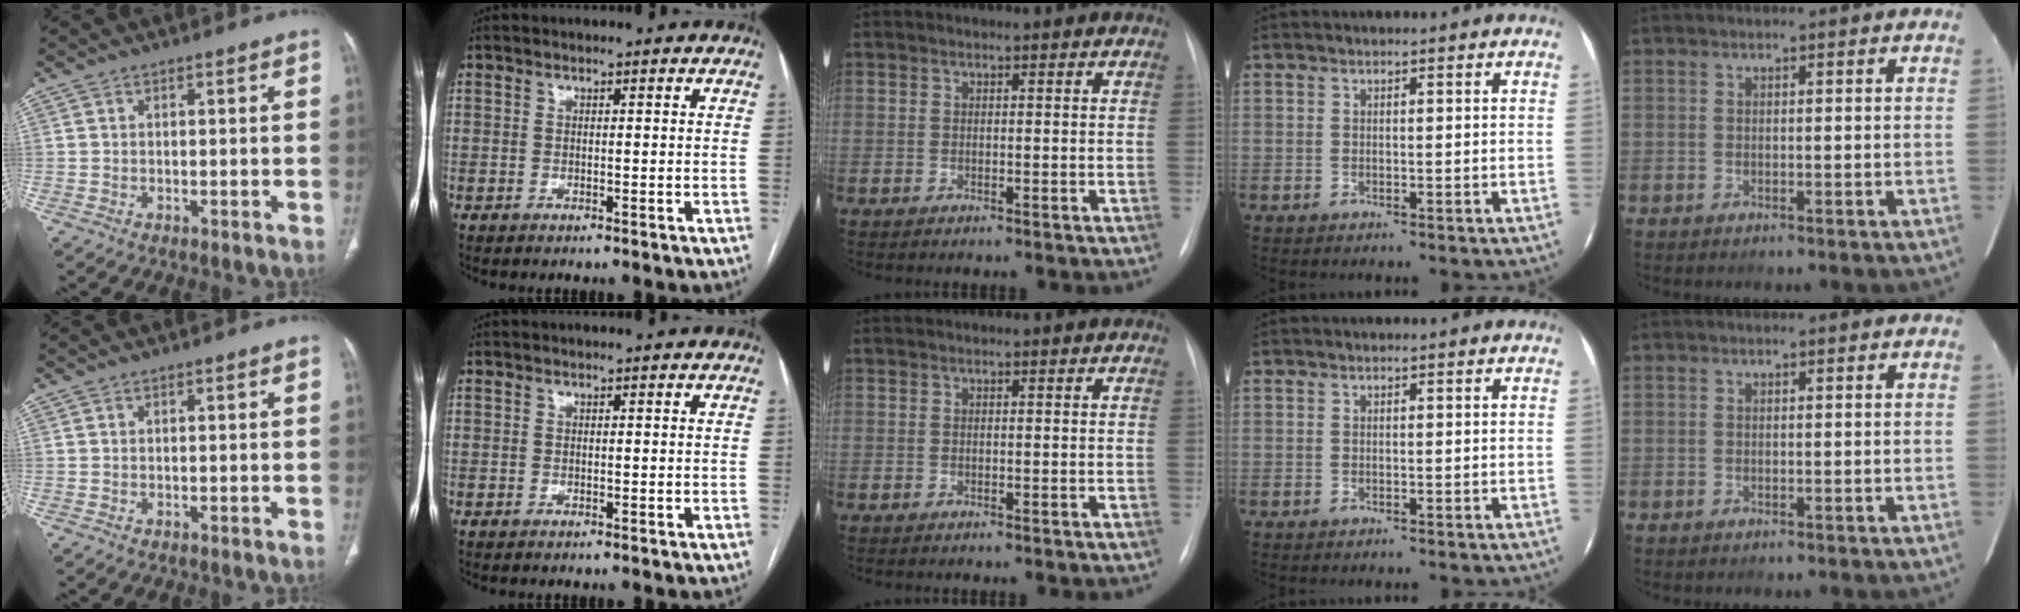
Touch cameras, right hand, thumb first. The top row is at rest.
{}